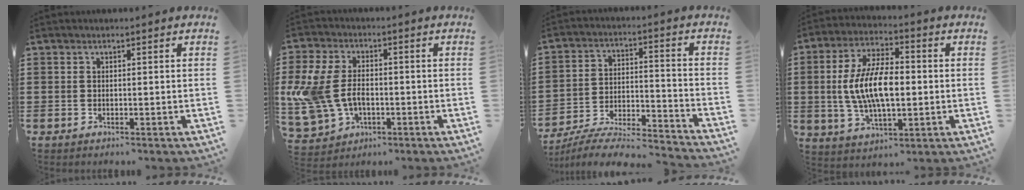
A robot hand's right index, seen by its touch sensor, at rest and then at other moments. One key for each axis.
{"total": 8.8, "fx": -0.8, "fy": 6.2, "fz": 6.3, "tx": -0.175, "ty": 0.003, "tz": -0.022}
{"total": 6.8, "fx": -6.3, "fy": 1.0, "fz": 2.5, "tx": -0.055, "ty": -0.005, "tz": -0.126}
{"total": 10.6, "fx": -0.4, "fy": 4.7, "fz": 9.5, "tx": -0.203, "ty": 0.003, "tz": -0.013}